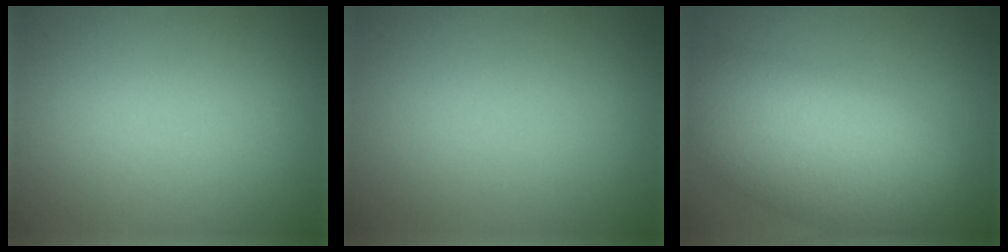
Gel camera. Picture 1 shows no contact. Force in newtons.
{"total": 0.0}
{"total": 9.6, "press": 9.6, "slide": 0.4}